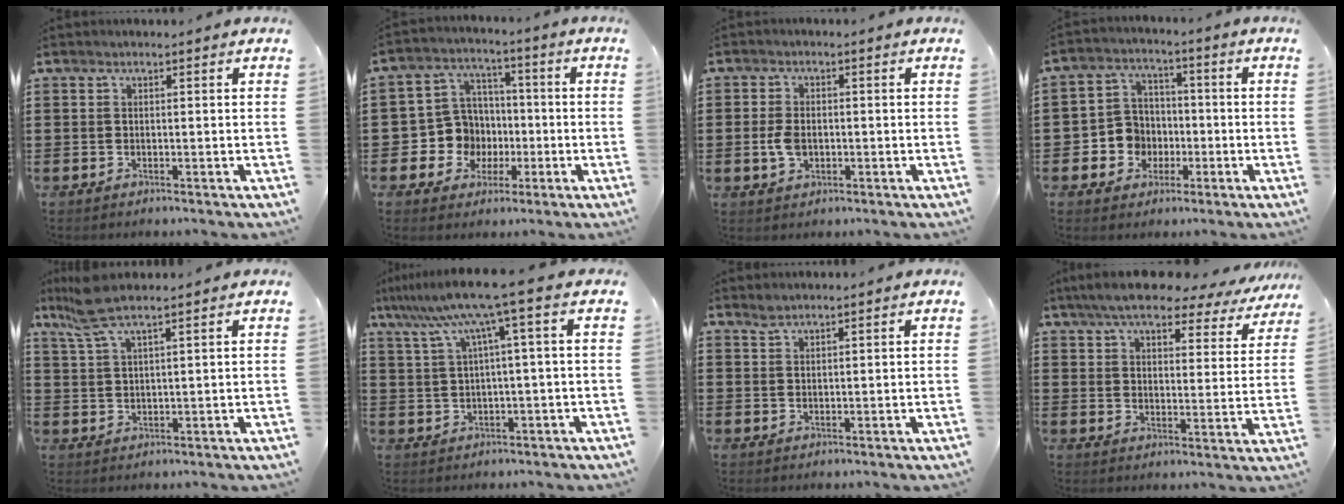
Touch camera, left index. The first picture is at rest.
{"total": 8.4, "force": [-0.9, 8.1, 1.8], "torque": [-0.078, 0.008, -0.010]}
{"total": 4.0, "force": [-0.4, 2.4, 3.1], "torque": [-0.081, -0.003, -0.012]}
{"total": 6.4, "force": [-1.4, 6.0, 1.7], "torque": [-0.064, 0.016, -0.028]}
{"total": 5.7, "force": [4.0, 0.7, 3.9], "torque": [-0.095, 0.000, 0.072]}
{"total": 8.4, "force": [3.5, -0.7, 7.6], "torque": [-0.159, -0.018, 0.053]}
{"total": 1.4, "force": [1.3, 0.3, 0.3], "torque": [-0.008, 0.001, 0.025]}
{"total": 7.6, "force": [6.7, 1.3, 3.4], "torque": [-0.085, -0.027, 0.117]}